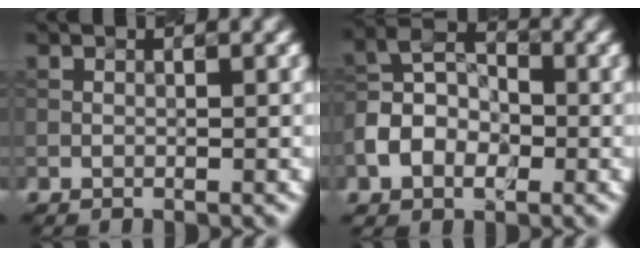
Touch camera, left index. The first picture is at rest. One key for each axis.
{"total": 4.8, "fx": -1.8, "fy": 3.4, "fz": 2.9, "tx": -0.059, "ty": 0.009, "tz": -0.040}